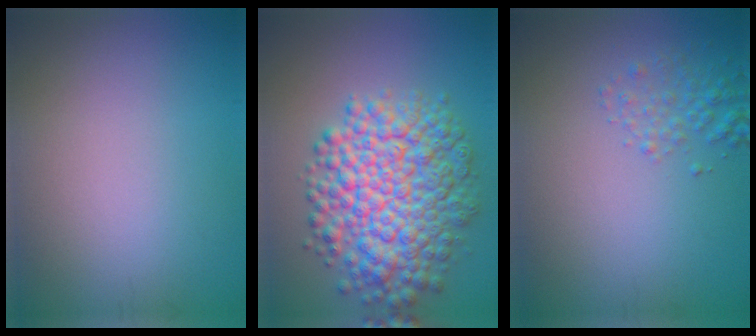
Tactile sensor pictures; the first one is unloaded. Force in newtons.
{"total": 9.5, "press": 9.5, "slide": 0.2}
{"total": 1.8, "press": 1.8, "slide": 0.1}